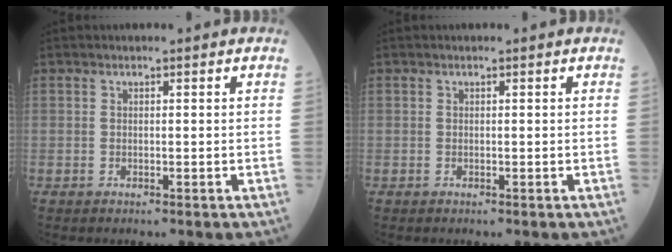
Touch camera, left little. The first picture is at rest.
{"total": 0.0}